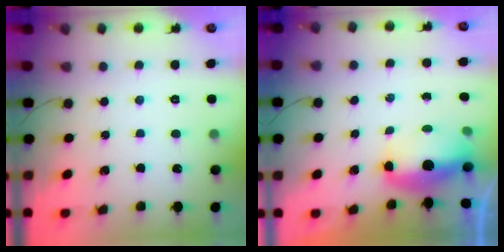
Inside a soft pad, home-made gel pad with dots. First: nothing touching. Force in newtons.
{"total": 6.8, "press": 6.8, "slide": 0.8}